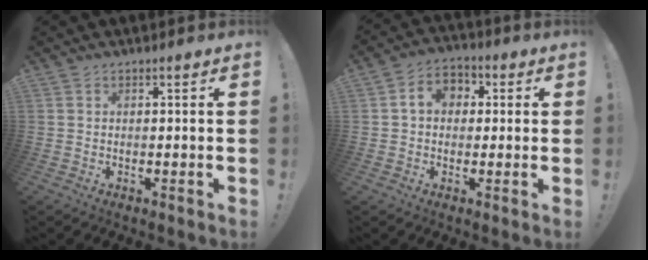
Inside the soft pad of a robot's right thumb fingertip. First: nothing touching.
{"total": 7.1, "force": [1.2, 5.8, 3.9], "torque": [-0.059, 0.008, 0.023]}